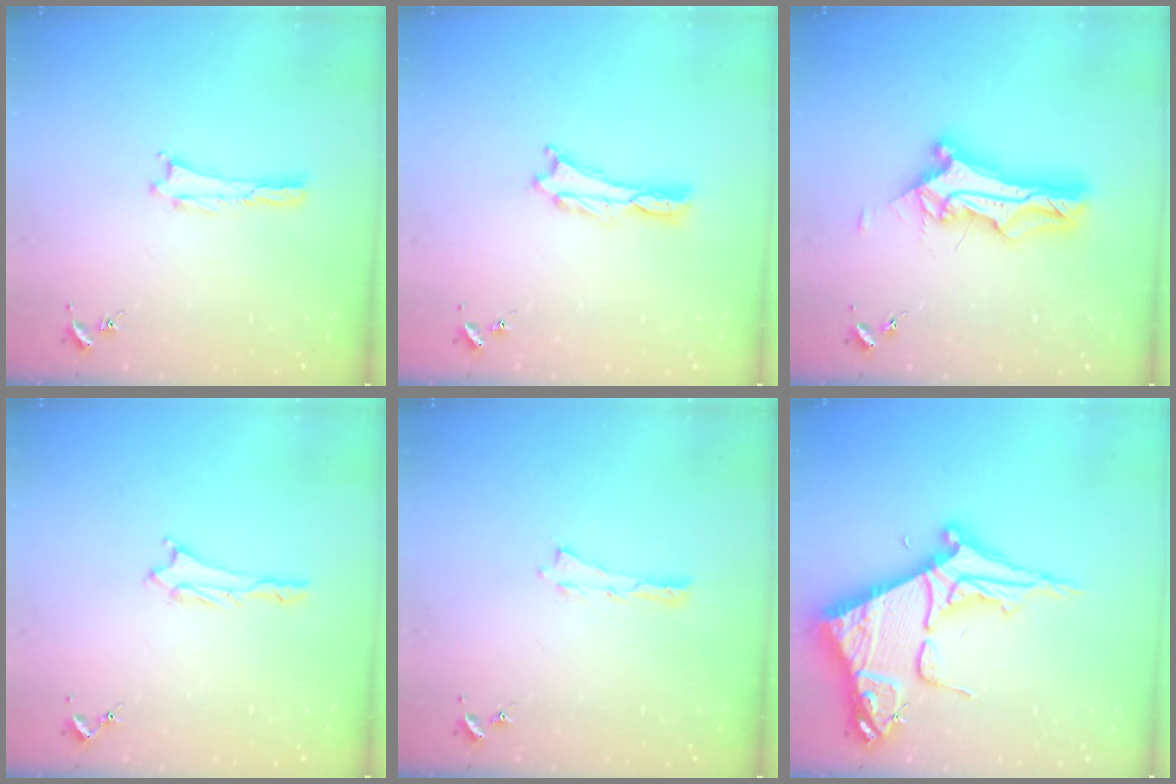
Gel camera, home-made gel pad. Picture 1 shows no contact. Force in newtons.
{"total": 0.0}
{"total": 10.8, "press": 10.7, "slide": 0.9}
{"total": 1.2, "press": 1.2, "slide": 0.1}
{"total": 0.0}
{"total": 11.3, "press": 11.2, "slide": 1.2}